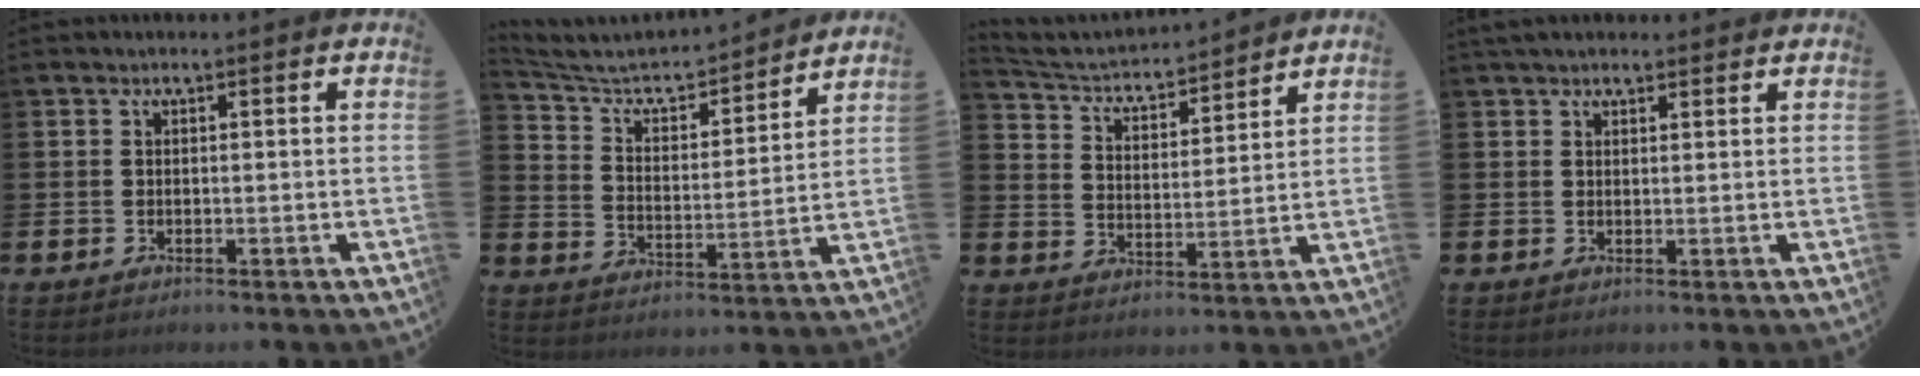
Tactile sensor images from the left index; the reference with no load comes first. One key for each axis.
{"total": 5.7, "fx": 5.1, "fy": 1.8, "fz": 1.7, "tx": -0.064, "ty": -0.042, "tz": 0.080}
{"total": 4.3, "fx": 4.1, "fy": 1.2, "fz": 0.6, "tx": -0.038, "ty": -0.038, "tz": 0.064}
{"total": 2.5, "fx": 2.2, "fy": 0.9, "fz": 0.6, "tx": -0.003, "ty": -0.003, "tz": 0.039}